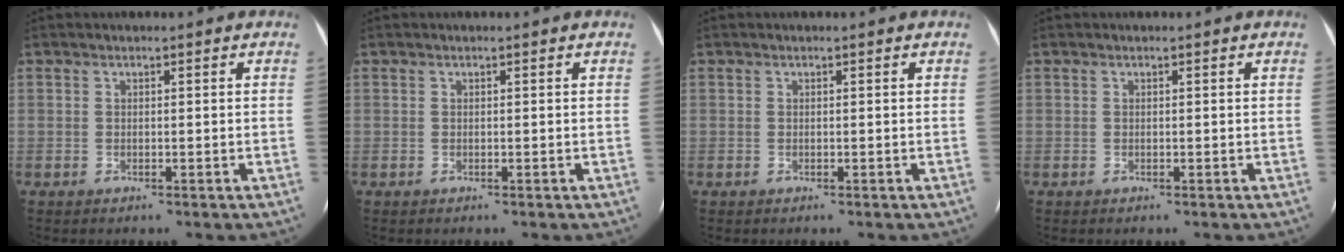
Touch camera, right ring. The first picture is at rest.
{"total": 0.0}
{"total": 0.0}
{"total": 0.0}